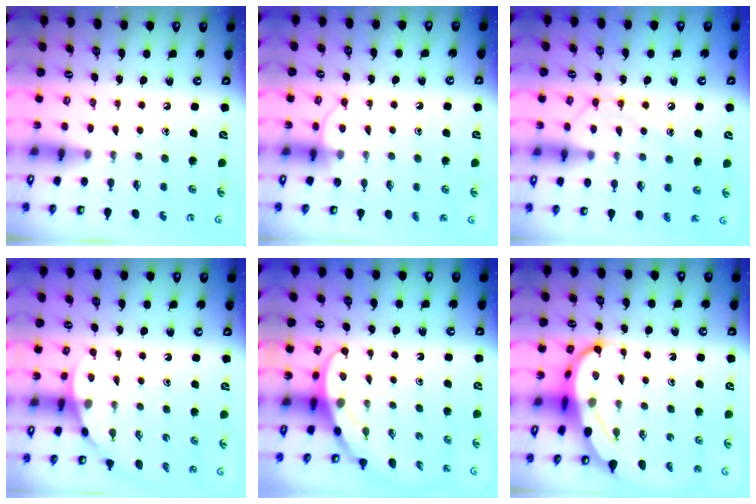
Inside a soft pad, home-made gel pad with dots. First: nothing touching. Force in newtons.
{"total": 7.0, "press": 7.0, "slide": 0.7}
{"total": 12.1, "press": 12.1, "slide": 1.0}
{"total": 2.6, "press": 2.6, "slide": 0.1}
{"total": 3.8, "press": 3.8, "slide": 0.3}
{"total": 8.0, "press": 7.9, "slide": 1.0}